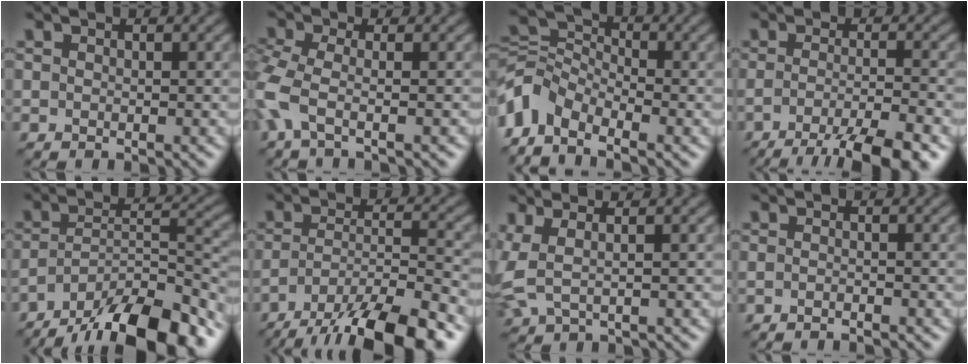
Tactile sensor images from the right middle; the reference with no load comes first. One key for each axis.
{"total": 4.0, "fx": -1.7, "fy": 1.2, "fz": 3.4, "tx": -0.093, "ty": -0.004, "tz": -0.042}
{"total": 5.8, "fx": -3.9, "fy": 2.9, "fz": 3.2, "tx": -0.066, "ty": 0.010, "tz": -0.098}
{"total": 7.8, "fx": -5.4, "fy": 0.9, "fz": 5.6, "tx": -0.085, "ty": -0.010, "tz": -0.090}
{"total": 12.5, "fx": -10.0, "fy": 2.9, "fz": 6.9, "tx": -0.114, "ty": 0.008, "tz": -0.171}
{"total": 11.7, "fx": -8.9, "fy": 2.4, "fz": 7.2, "tx": -0.129, "ty": -0.011, "tz": -0.144}
{"total": 3.5, "fx": 0.2, "fy": 1.4, "fz": 3.2, "tx": -0.085, "ty": 0.002, "tz": 0.018}
{"total": 1.2, "fx": -1.0, "fy": -0.6, "fz": 0.0, "tx": 0.001, "ty": -0.003, "tz": -0.017}